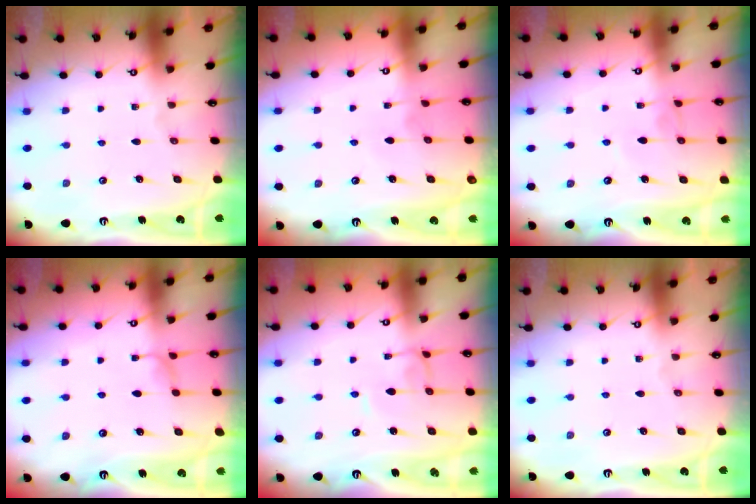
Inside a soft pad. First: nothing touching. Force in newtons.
{"total": 3.4, "press": 3.4, "slide": 0.1}
{"total": 1.3, "press": 1.3, "slide": 0.3}
{"total": 0.9, "press": 0.3, "slide": 0.8}
{"total": 1.8, "press": 1.7, "slide": 0.3}
{"total": 0.0}